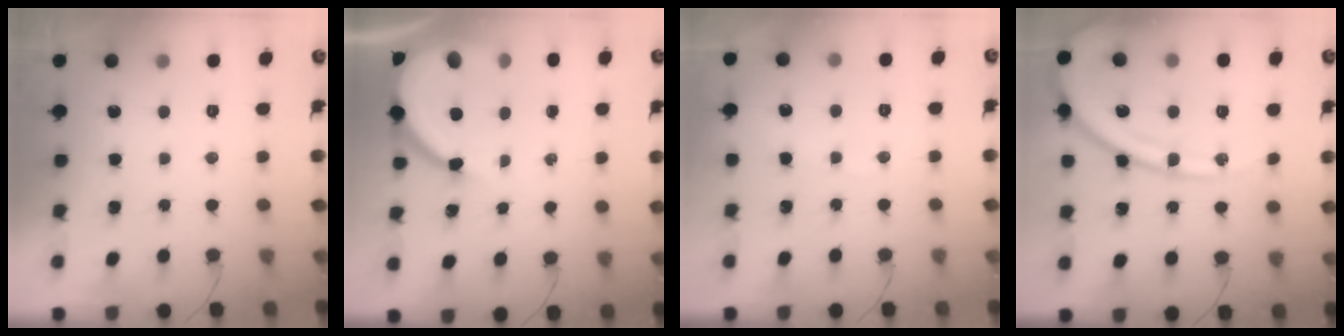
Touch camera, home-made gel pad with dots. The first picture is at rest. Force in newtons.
{"total": 11.3, "press": 11.2, "slide": 1.4}
{"total": 3.2, "press": 3.2, "slide": 0.4}
{"total": 17.8, "press": 17.7, "slide": 2.3}